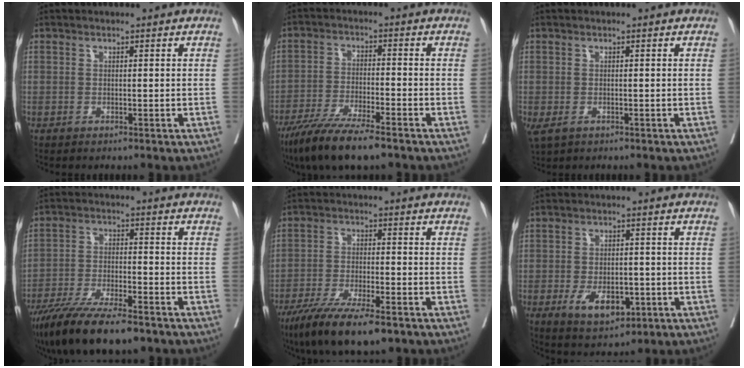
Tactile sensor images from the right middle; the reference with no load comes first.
{"total": 10.9, "force": [-8.2, 1.3, 7.0], "torque": [-0.121, -0.027, -0.143]}
{"total": 2.9, "force": [-1.2, 1.8, 1.9], "torque": [-0.042, -0.011, -0.013]}
{"total": 14.8, "force": [-11.6, 2.8, 8.9], "torque": [-0.154, -0.033, -0.196]}
{"total": 12.4, "force": [-8.8, 2.4, 8.4], "torque": [-0.141, -0.027, -0.146]}
{"total": 6.7, "force": [-2.5, 3.6, 5.1], "torque": [-0.087, -0.006, -0.027]}